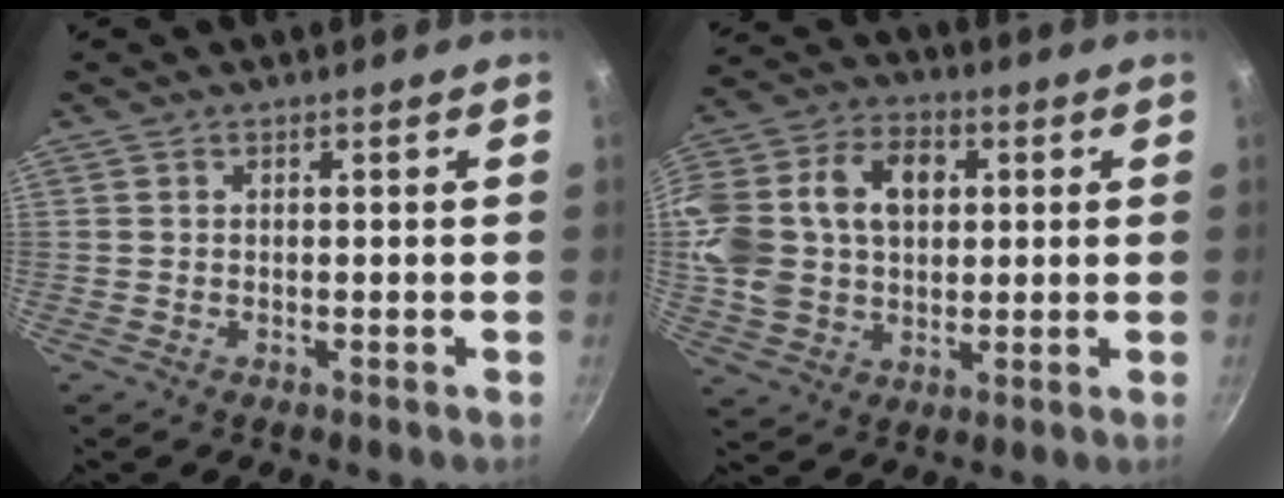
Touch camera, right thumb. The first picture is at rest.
{"total": 21.4, "force": [3.8, 15.7, 14.0], "torque": [-0.280, 0.028, 0.063]}